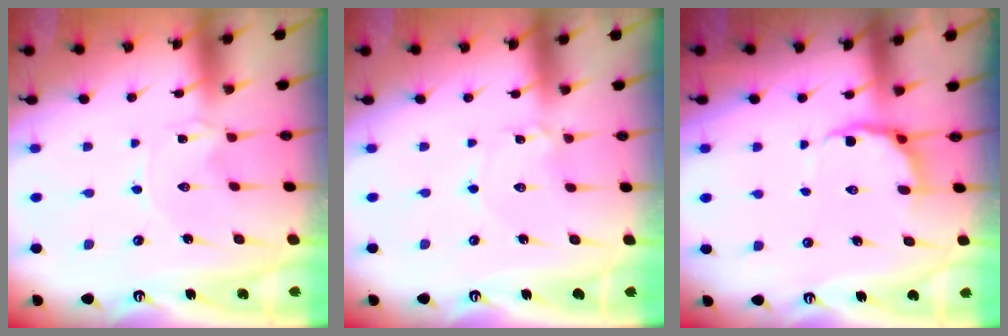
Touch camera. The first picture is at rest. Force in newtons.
{"total": 0.8, "press": 0.8, "slide": 0.0}
{"total": 6.6, "press": 6.0, "slide": 2.8}